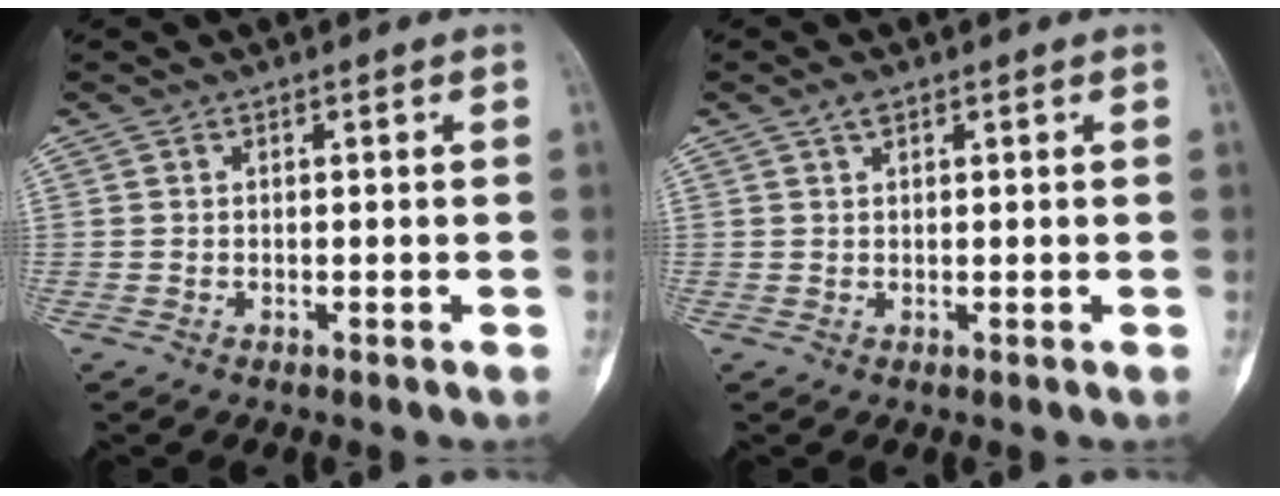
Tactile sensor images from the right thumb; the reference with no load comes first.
{"total": 1.5, "force": [1.0, 0.8, 0.9], "torque": [-0.012, 0.001, 0.015]}